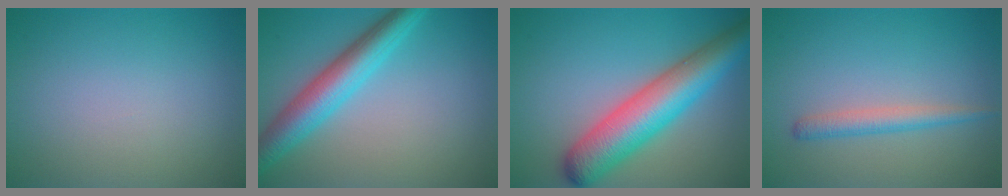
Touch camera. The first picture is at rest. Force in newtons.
{"total": 5.6, "press": 5.6, "slide": 0.2}
{"total": 8.5, "press": 8.5, "slide": 0.3}
{"total": 2.1, "press": 2.1, "slide": 0.1}